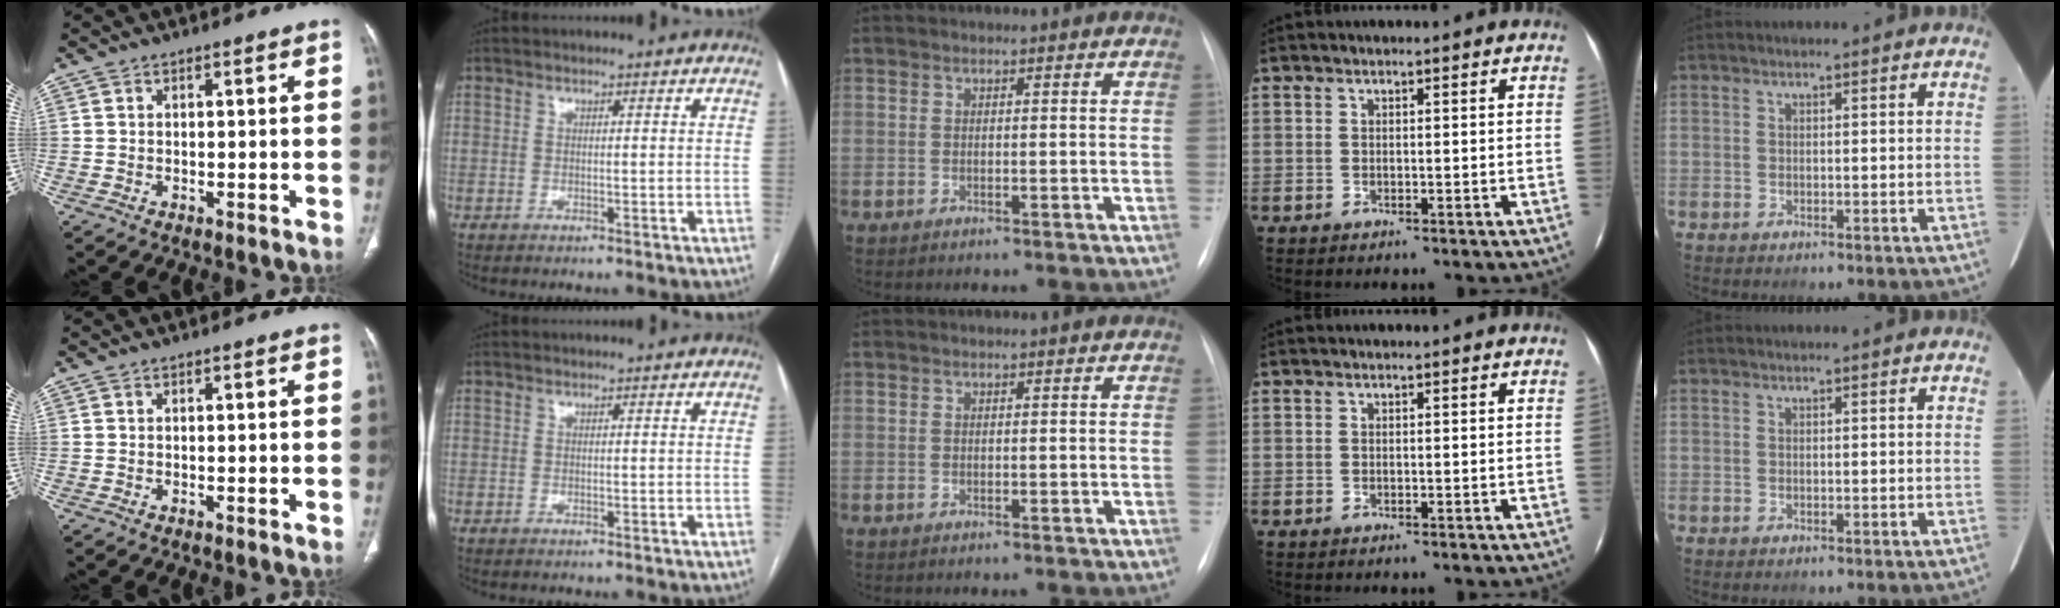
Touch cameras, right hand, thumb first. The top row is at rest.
{}